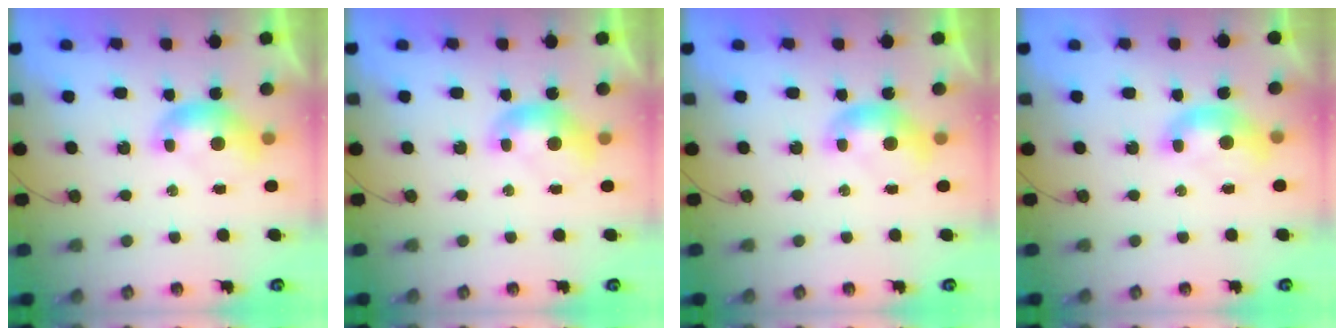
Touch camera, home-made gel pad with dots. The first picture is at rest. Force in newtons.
{"total": 0.0}
{"total": 0.0}
{"total": 1.7, "press": 1.5, "slide": 0.6}